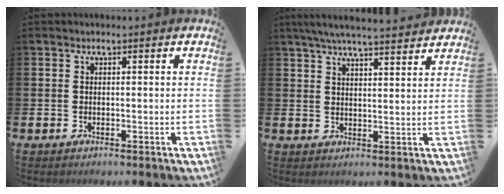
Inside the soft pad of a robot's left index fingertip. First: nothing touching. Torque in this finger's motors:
{"motor_torque": [0.96, -1.18, 0.19, 0.06]}